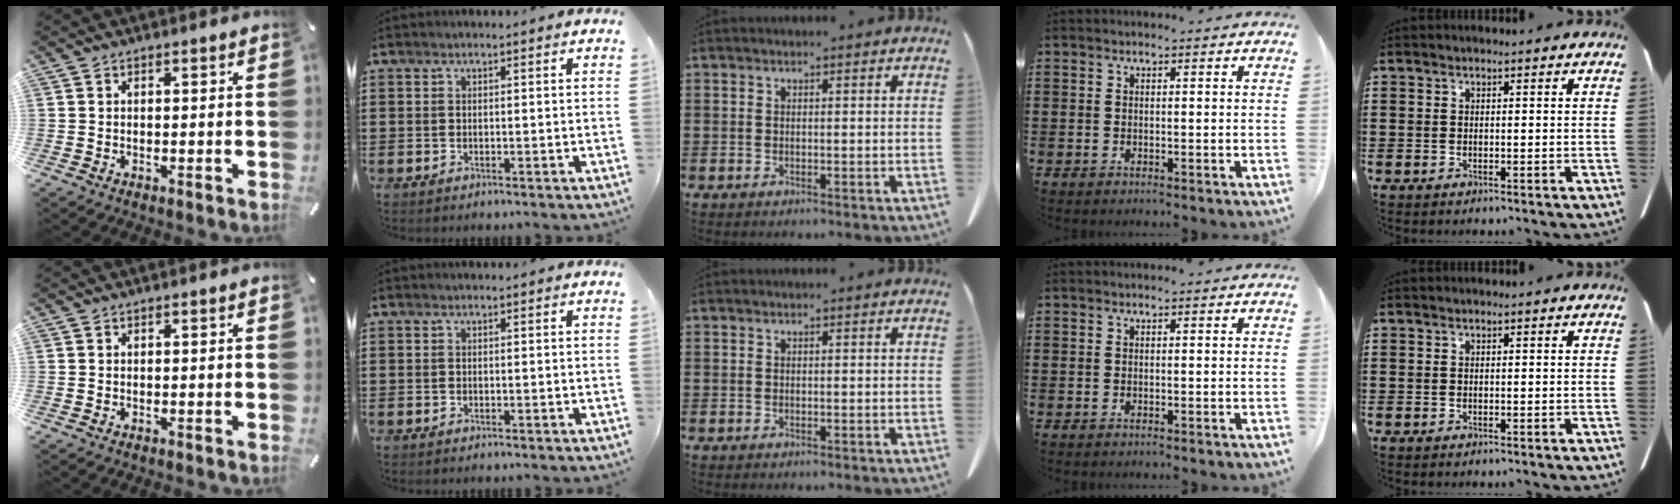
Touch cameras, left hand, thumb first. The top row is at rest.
{}